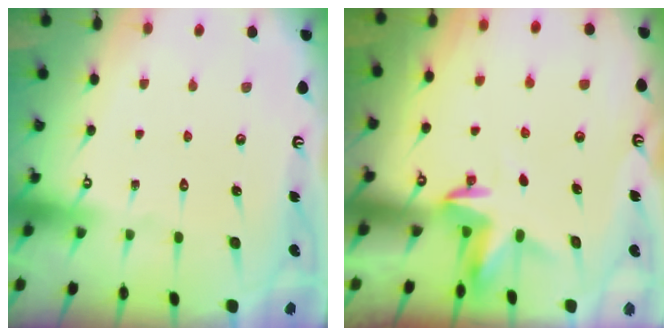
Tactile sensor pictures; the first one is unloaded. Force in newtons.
{"total": 4.0, "press": 4.0, "slide": 0.2}